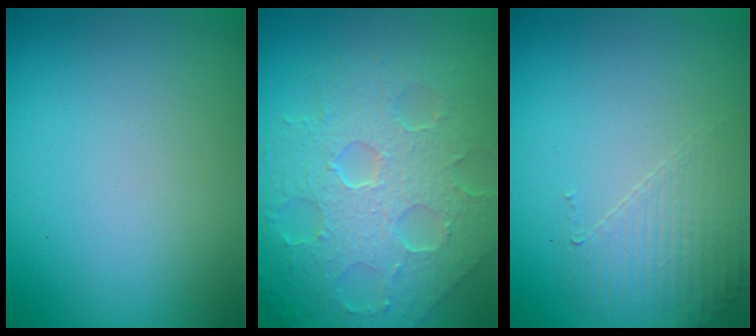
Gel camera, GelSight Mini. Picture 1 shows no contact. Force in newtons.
{"total": 8.0, "press": 5.6, "slide": 5.7}
{"total": 1.7, "press": 0.9, "slide": 1.4}